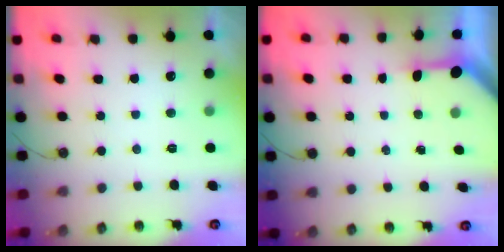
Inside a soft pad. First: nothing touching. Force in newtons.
{"total": 3.1, "press": 3.1, "slide": 0.2}